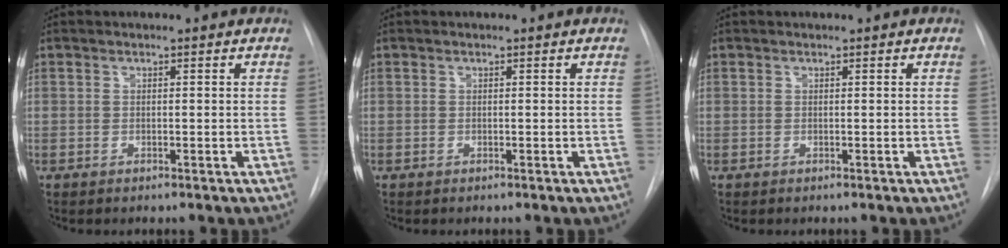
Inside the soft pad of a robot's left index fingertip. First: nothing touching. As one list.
[{"total": 0.0}, {"total": 0.0}]